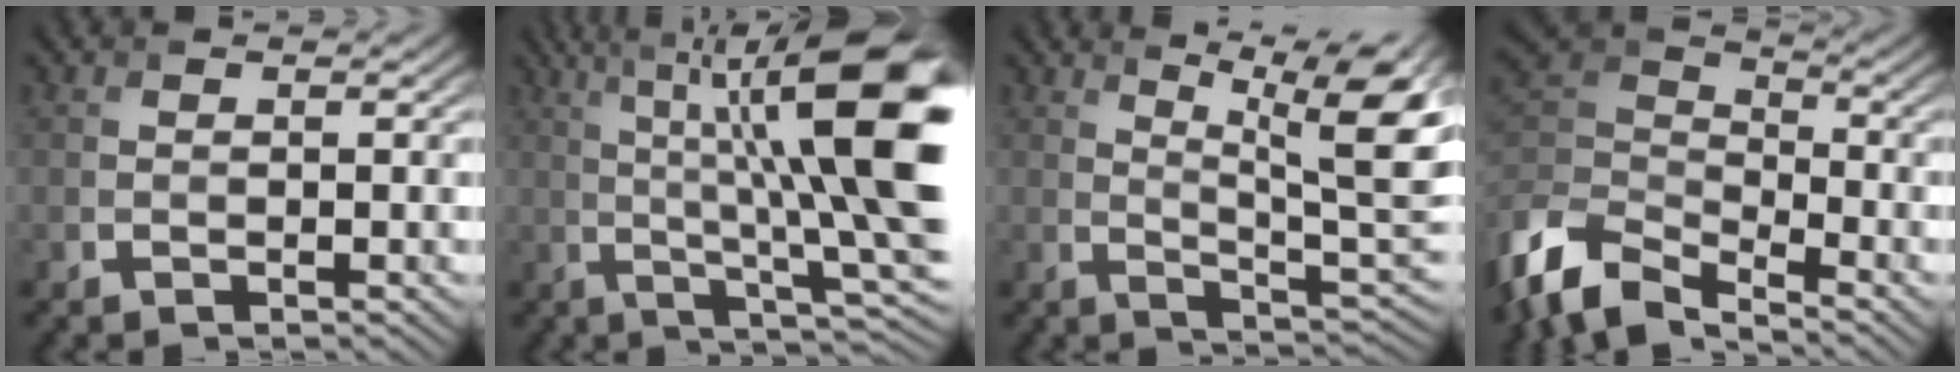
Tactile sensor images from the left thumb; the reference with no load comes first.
{"total": 18.0, "force": [4.5, 4.2, 16.9], "torque": [-0.254, 0.027, 0.080]}
{"total": 13.3, "force": [6.5, 3.2, 11.2], "torque": [-0.158, 0.009, 0.102]}
{"total": 8.9, "force": [-5.9, 4.4, 5.1], "torque": [-0.120, -0.002, -0.131]}